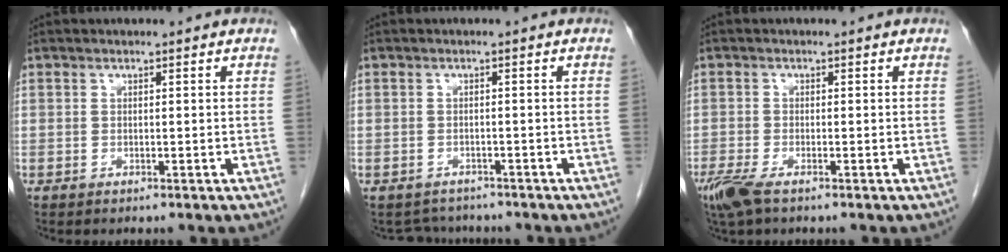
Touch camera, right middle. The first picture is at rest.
{"total": 3.7, "force": [-3.4, 1.4, -0.2], "torque": [0.004, 0.002, -0.049]}
{"total": 3.8, "force": [-2.6, 0.8, 2.7], "torque": [-0.061, -0.011, -0.052]}